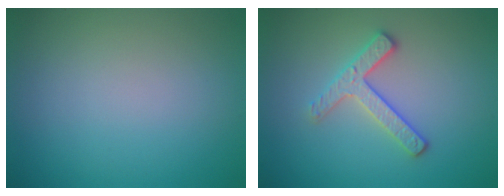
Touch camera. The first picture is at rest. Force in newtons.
{"total": 2.8, "press": 2.6, "slide": 1.1}